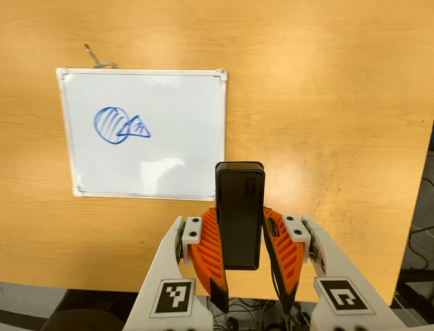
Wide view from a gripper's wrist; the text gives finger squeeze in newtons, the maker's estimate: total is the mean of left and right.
{"total": 5.3, "left": 3.7, "right": 6.9}